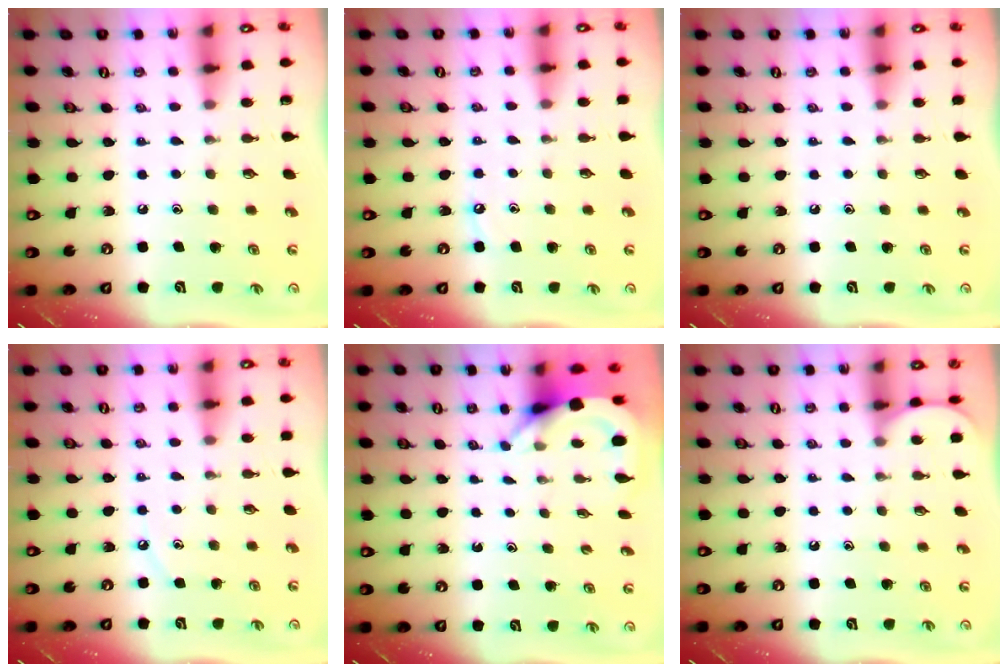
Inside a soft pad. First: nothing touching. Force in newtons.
{"total": 3.9, "press": 3.8, "slide": 0.6}
{"total": 0.0}
{"total": 3.4, "press": 3.3, "slide": 0.3}
{"total": 3.9, "press": 3.9, "slide": 0.3}
{"total": 0.9, "press": 0.9, "slide": 0.2}